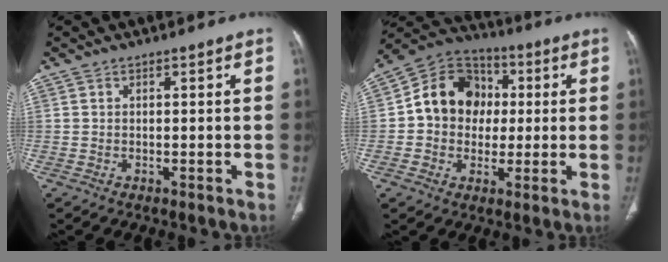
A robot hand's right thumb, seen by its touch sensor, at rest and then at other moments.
{"total": 13.9, "force": [1.0, 11.8, 7.2], "torque": [-0.079, 0.025, 0.006]}